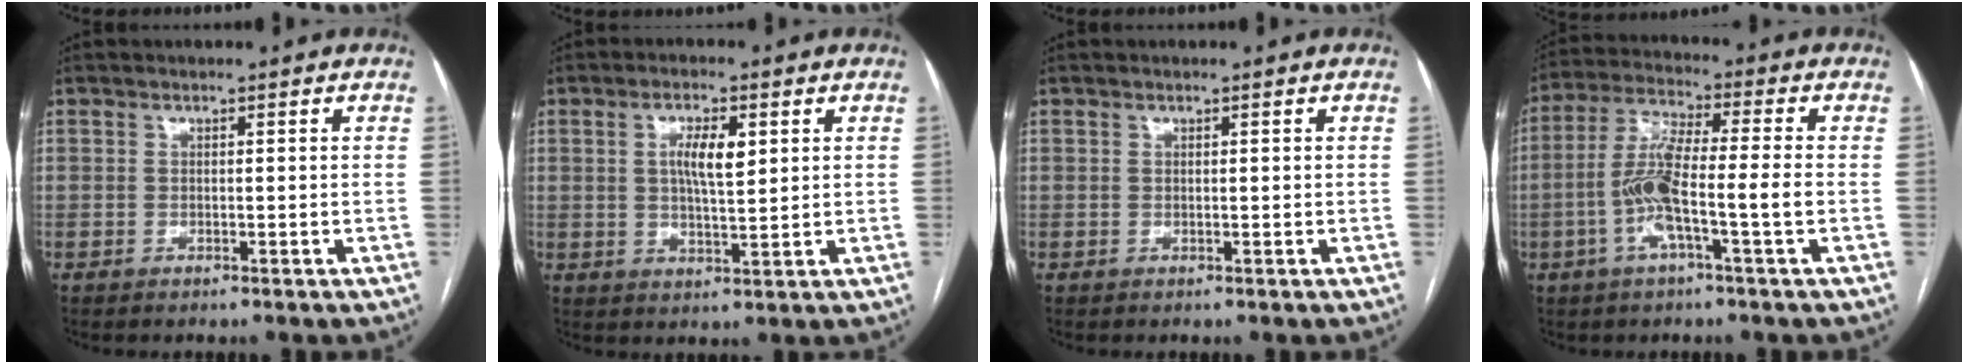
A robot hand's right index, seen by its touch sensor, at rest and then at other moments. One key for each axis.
{"total": 5.4, "fx": 1.5, "fy": 1.4, "fz": 5.1, "tx": -0.095, "ty": 0.002, "tz": 0.028}
{"total": 0.0}
{"total": 9.7, "fx": -2.5, "fy": 0.3, "fz": 9.4, "tx": -0.190, "ty": 0.011, "tz": -0.053}